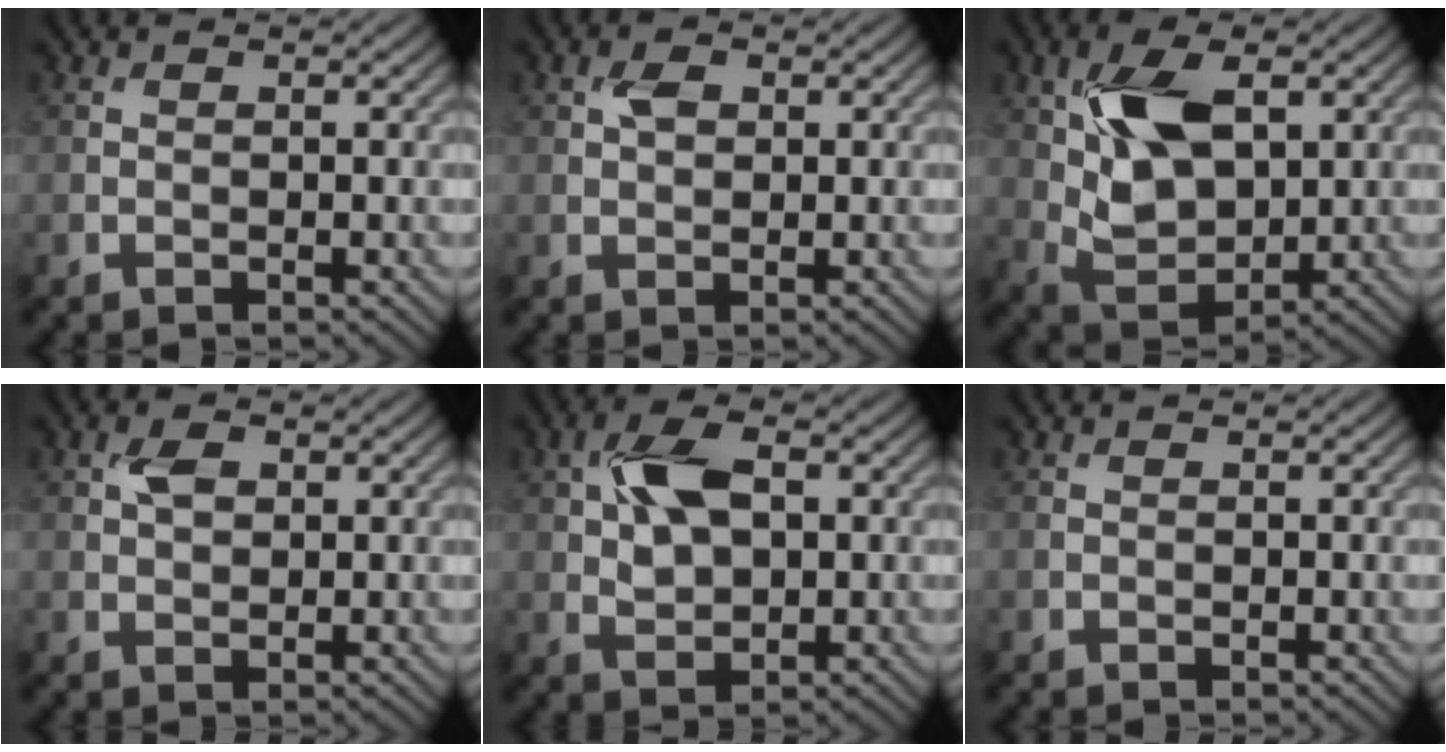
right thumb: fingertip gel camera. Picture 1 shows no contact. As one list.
[{"total": 2.0, "force": [0.7, 1.3, 1.4], "torque": [-0.028, 0.002, 0.011]}, {"total": 9.9, "force": [2.8, 5.5, 7.8], "torque": [-0.166, -0.002, 0.051]}, {"total": 2.4, "force": [0.9, 1.5, 1.7], "torque": [-0.037, 0.002, 0.016]}, {"total": 7.2, "force": [1.6, 4.0, 5.7], "torque": [-0.119, 0.010, 0.026]}, {"total": 0.0}]